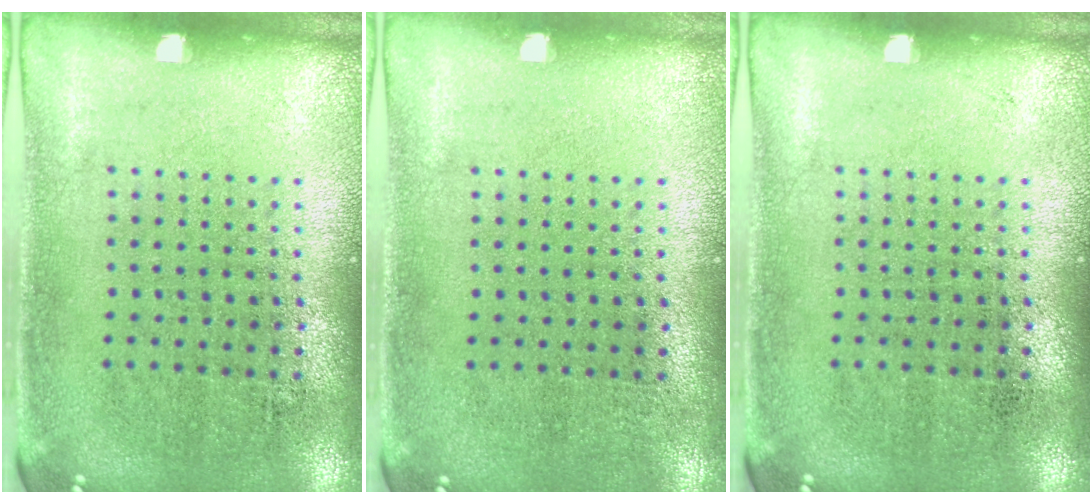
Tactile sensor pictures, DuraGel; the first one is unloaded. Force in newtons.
{"total": 0.0}
{"total": 0.0}